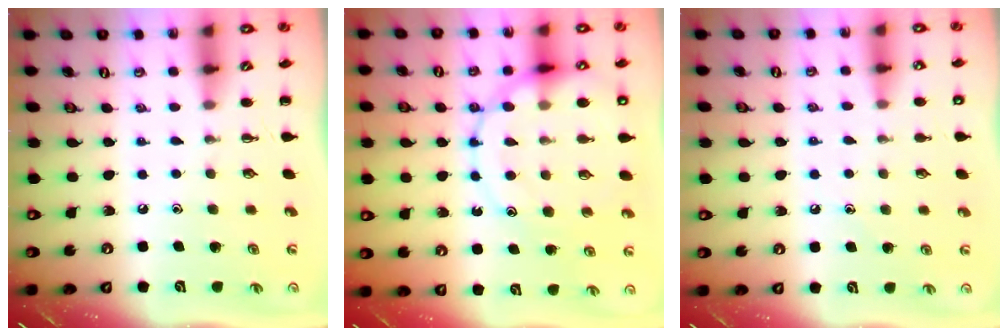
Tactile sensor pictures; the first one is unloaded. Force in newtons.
{"total": 16.5, "press": 16.4, "slide": 2.4}
{"total": 7.5, "press": 7.2, "slide": 2.1}